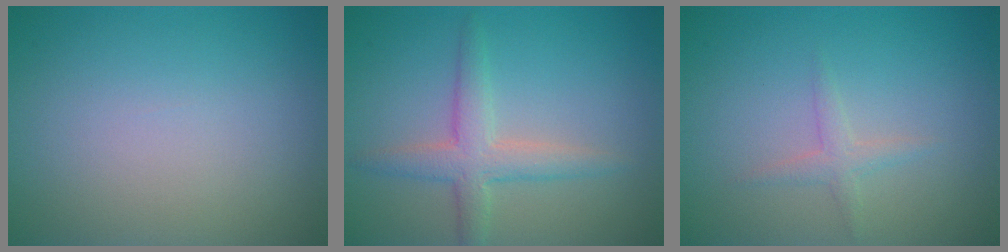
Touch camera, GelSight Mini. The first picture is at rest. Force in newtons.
{"total": 3.2, "press": 3.2, "slide": 0.1}
{"total": 1.3, "press": 1.3, "slide": 0.1}